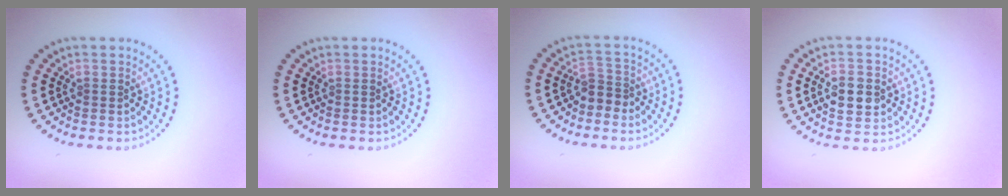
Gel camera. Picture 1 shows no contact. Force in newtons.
{"total": 0.0}
{"total": 2.2, "press": 1.7, "slide": 1.4}
{"total": 3.0, "press": 3.0, "slide": 0.1}